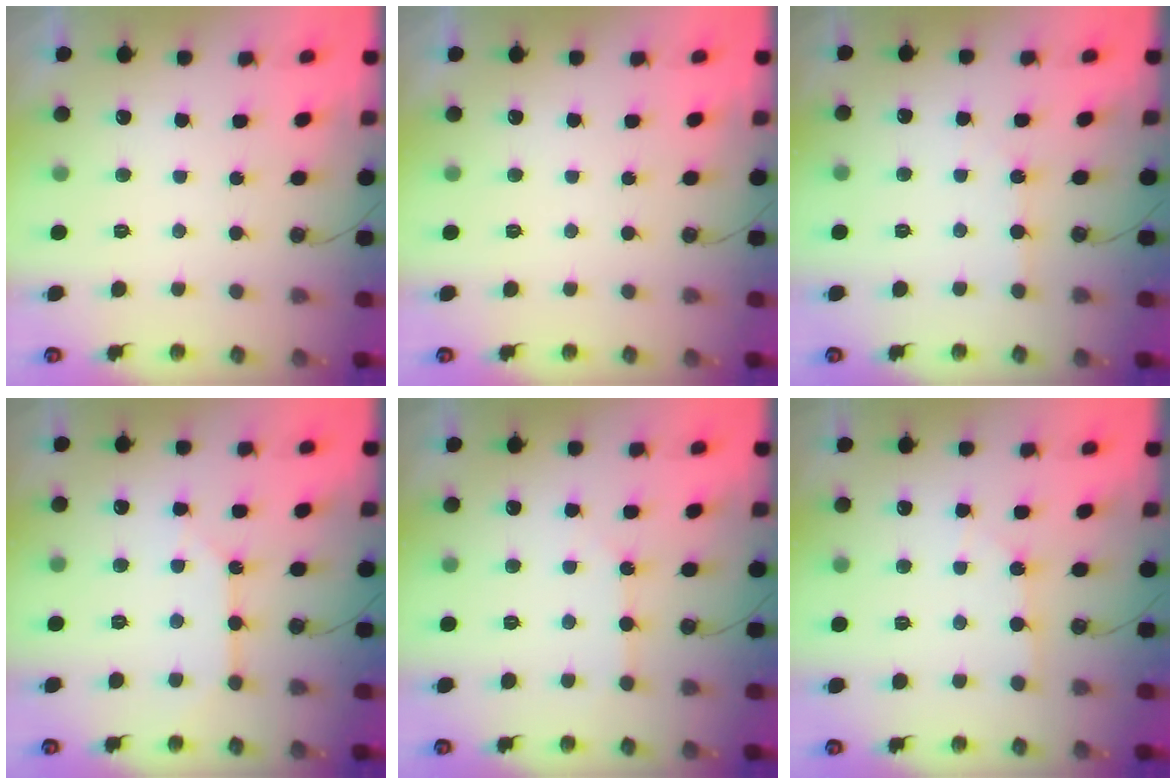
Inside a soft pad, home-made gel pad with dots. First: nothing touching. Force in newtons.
{"total": 0.0}
{"total": 2.9, "press": 2.9, "slide": 0.5}
{"total": 6.7, "press": 6.6, "slide": 0.8}
{"total": 3.6, "press": 3.5, "slide": 0.6}
{"total": 1.6, "press": 1.6, "slide": 0.3}